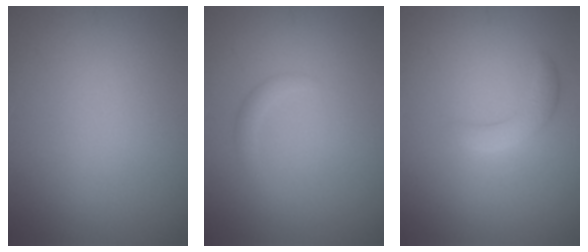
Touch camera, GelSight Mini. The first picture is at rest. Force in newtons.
{"total": 1.0, "press": 1.0, "slide": 0.1}
{"total": 2.1, "press": 2.1, "slide": 0.2}